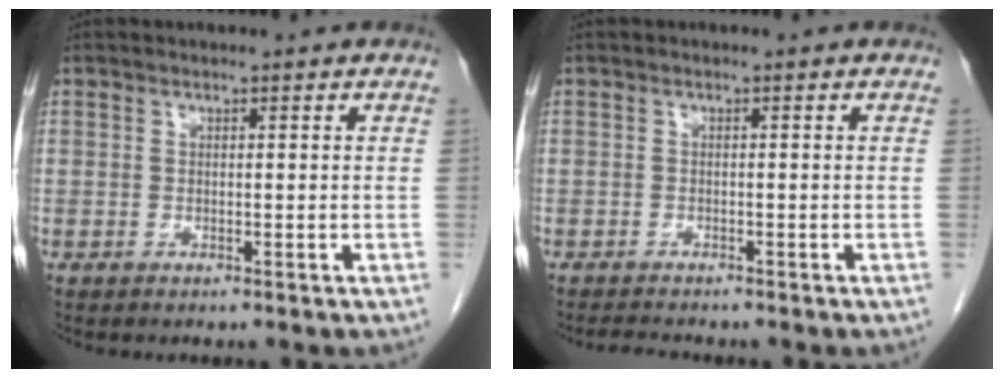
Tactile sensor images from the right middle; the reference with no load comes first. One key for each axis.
{"total": 2.0, "fx": -1.8, "fy": 0.2, "fz": 0.6, "tx": -0.018, "ty": -0.009, "tz": -0.026}